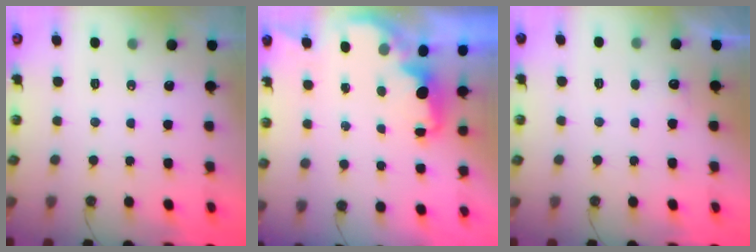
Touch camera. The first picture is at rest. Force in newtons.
{"total": 2.1, "press": 1.9, "slide": 0.8}
{"total": 4.2, "press": 4.0, "slide": 1.1}